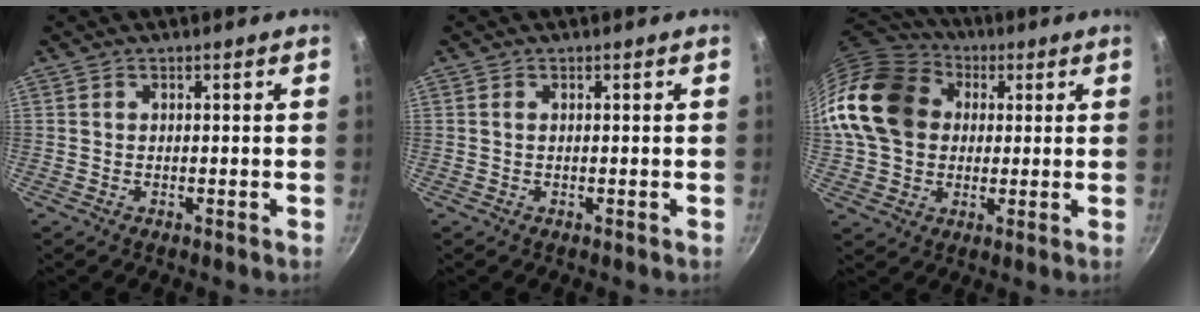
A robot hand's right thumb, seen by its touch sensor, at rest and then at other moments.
{"total": 1.2, "force": [-0.6, -1.0, 0.3], "torque": [-0.030, 0.000, -0.016]}
{"total": 20.3, "force": [3.0, 16.3, 11.8], "torque": [-0.213, 0.035, 0.045]}